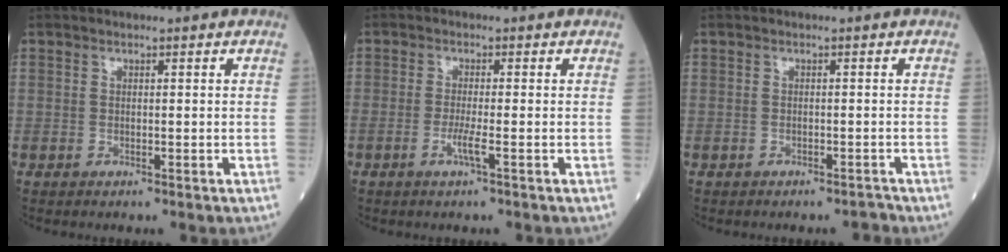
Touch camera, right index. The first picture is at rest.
{"total": 2.3, "force": [-0.8, -0.5, 2.1], "torque": [-0.046, -0.005, -0.020]}
{"total": 0.8, "force": [-0.8, 0.1, 0.2], "torque": [0.002, 0.000, -0.012]}